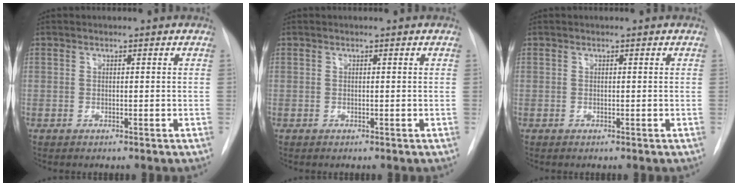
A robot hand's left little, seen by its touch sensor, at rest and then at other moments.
{"total": 0.0}
{"total": 0.0}